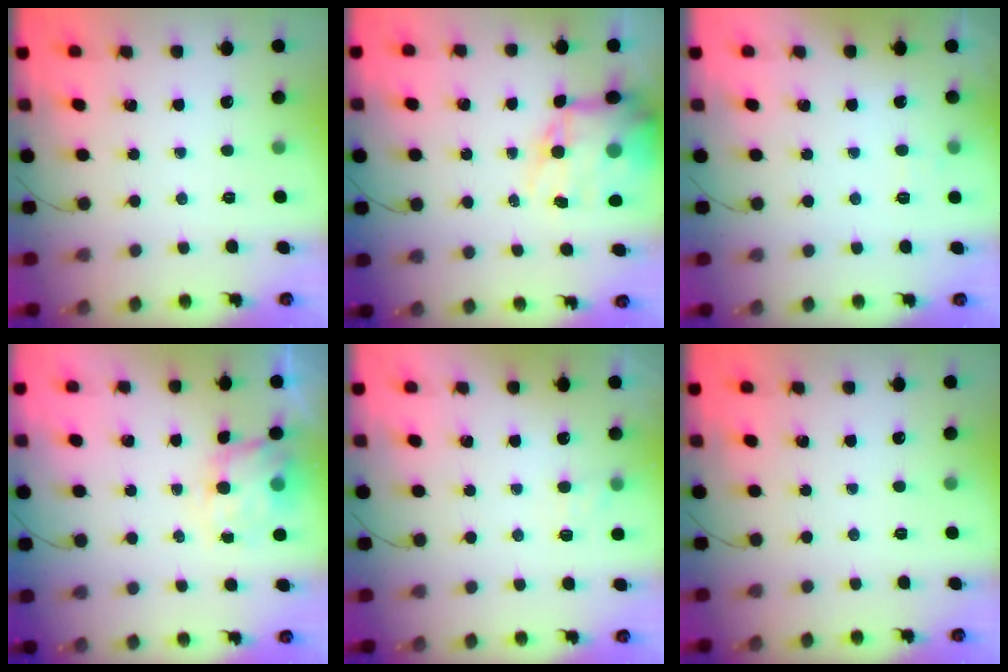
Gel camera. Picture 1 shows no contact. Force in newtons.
{"total": 15.5, "press": 15.1, "slide": 3.8}
{"total": 4.7, "press": 4.5, "slide": 1.2}
{"total": 5.2, "press": 5.0, "slide": 1.3}
{"total": 6.3, "press": 6.1, "slide": 1.5}
{"total": 0.0}